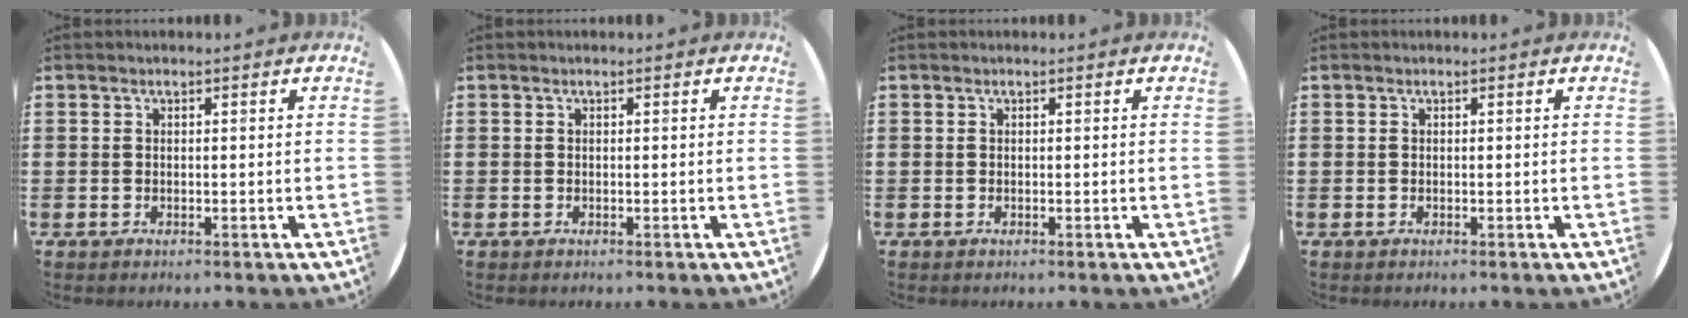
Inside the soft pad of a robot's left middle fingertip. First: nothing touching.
{"total": 0.0}
{"total": 0.0}
{"total": 0.0}